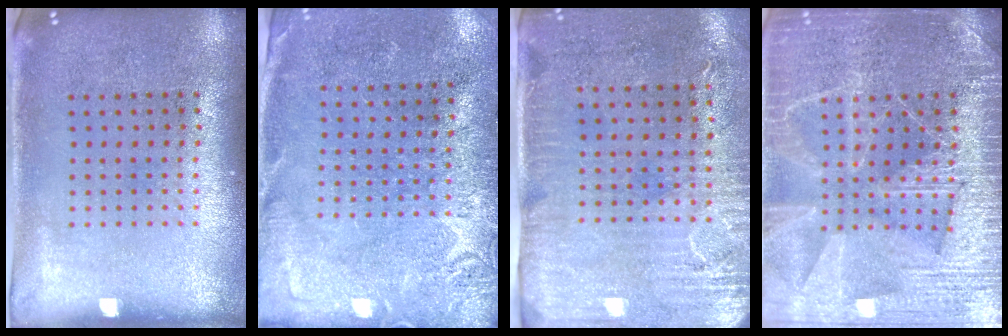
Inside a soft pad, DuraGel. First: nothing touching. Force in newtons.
{"total": 2.7, "press": 2.6, "slide": 0.9}
{"total": 3.0, "press": 2.5, "slide": 1.7}
{"total": 4.8, "press": 4.7, "slide": 0.6}